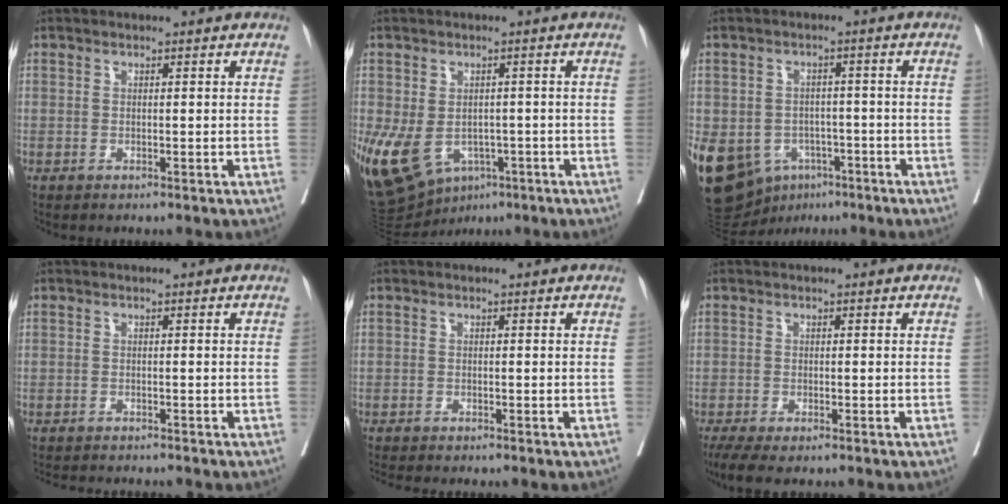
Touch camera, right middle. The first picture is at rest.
{"total": 14.2, "force": [-6.2, 9.5, 8.6], "torque": [-0.187, -0.010, -0.086]}
{"total": 20.9, "force": [-9.2, 15.9, 9.9], "torque": [-0.283, -0.007, -0.127]}
{"total": 5.9, "force": [-5.4, 1.0, 2.1], "torque": [-0.025, -0.006, -0.077]}
{"total": 2.7, "force": [-2.5, -0.1, 1.1], "torque": [-0.015, -0.005, -0.040]}
{"total": 5.1, "force": [-3.8, 1.3, 3.1], "torque": [-0.052, -0.014, -0.063]}